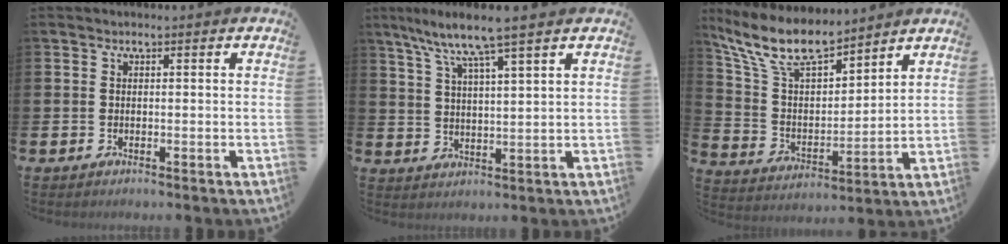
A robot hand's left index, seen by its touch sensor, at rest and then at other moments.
{"total": 7.3, "force": [6.2, -0.1, 3.9], "torque": [-0.097, -0.023, 0.107]}
{"total": 10.1, "force": [8.8, 2.8, 4.3], "torque": [-0.122, -0.043, 0.157]}